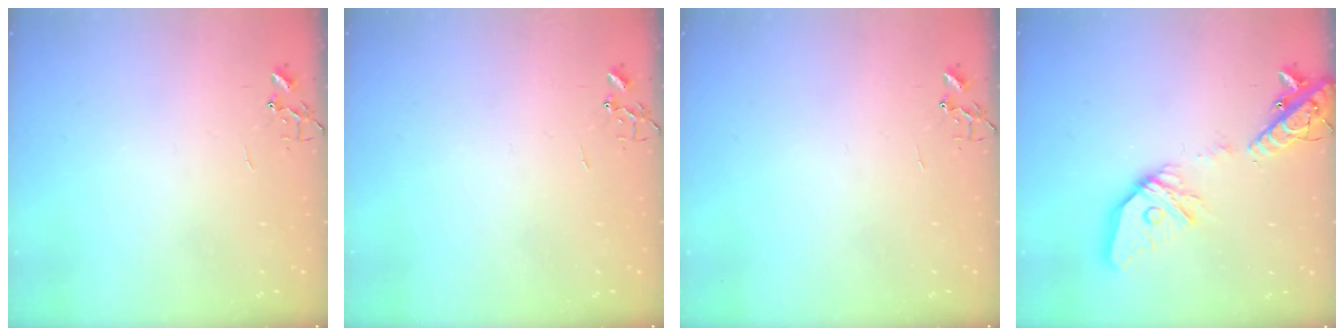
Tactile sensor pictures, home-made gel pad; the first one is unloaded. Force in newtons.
{"total": 0.0}
{"total": 0.0}
{"total": 20.2, "press": 20.0, "slide": 3.0}